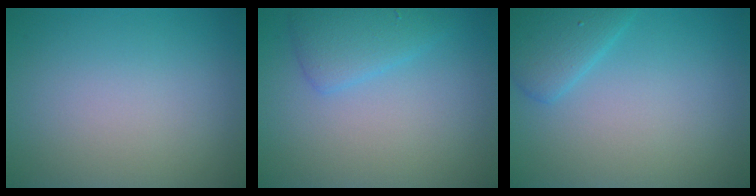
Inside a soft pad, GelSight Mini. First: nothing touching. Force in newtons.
{"total": 2.6, "press": 2.6, "slide": 0.2}
{"total": 2.9, "press": 2.9, "slide": 0.1}